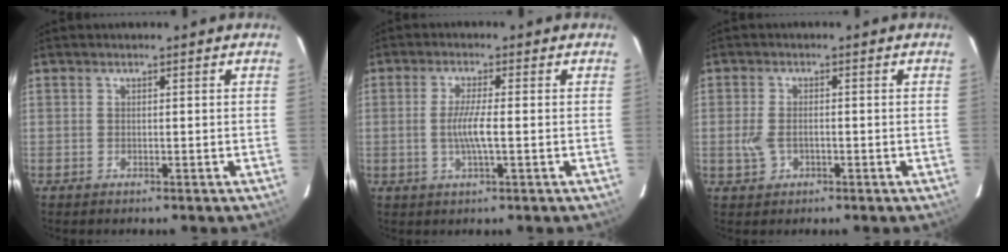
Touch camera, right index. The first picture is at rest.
{"total": 4.7, "force": [-0.8, 0.2, 4.6], "torque": [-0.086, -0.005, -0.015]}
{"total": 3.5, "force": [-1.1, 2.3, 2.5], "torque": [-0.057, 0.000, -0.015]}